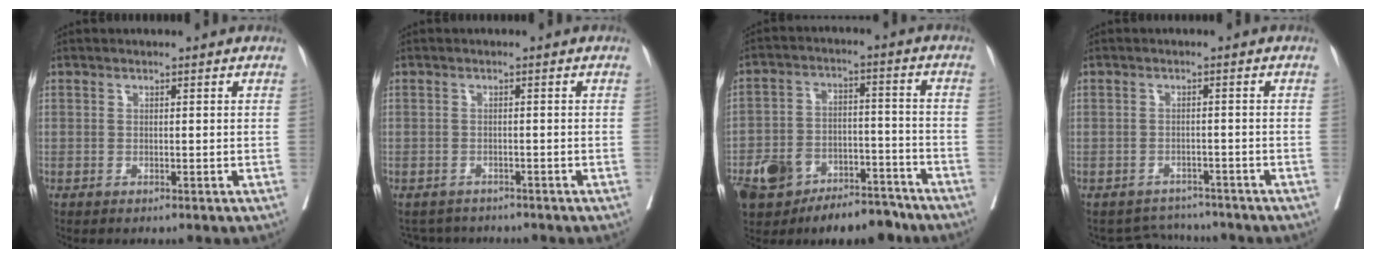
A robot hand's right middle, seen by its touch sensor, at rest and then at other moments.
{"total": 3.6, "force": [-3.5, 1.1, -0.3], "torque": [0.007, -0.004, -0.053]}
{"total": 13.2, "force": [-9.4, 6.8, 6.3], "torque": [-0.100, 0.022, -0.150]}
{"total": 4.2, "force": [-3.9, 1.1, -1.2], "torque": [0.015, 0.011, -0.055]}